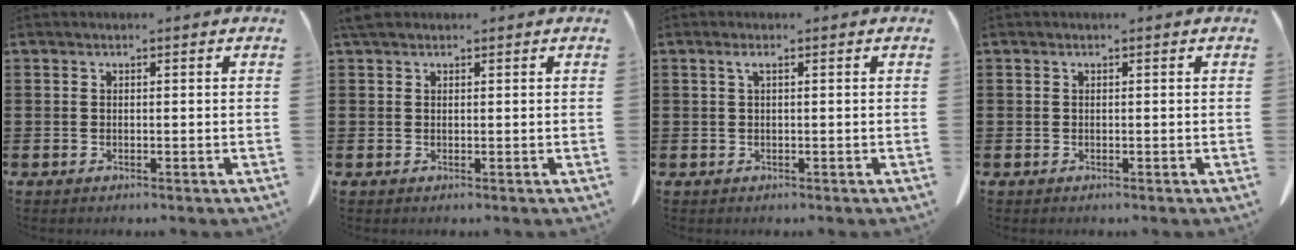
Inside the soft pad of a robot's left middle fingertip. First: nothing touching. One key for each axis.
{"total": 1.5, "fx": 1.2, "fy": 0.8, "fz": 0.6, "tx": -0.017, "ty": 0.004, "tz": 0.023}
{"total": 1.2, "fx": 0.3, "fy": 0.2, "fz": 1.2, "tx": -0.025, "ty": 0.001, "tz": 0.006}
{"total": 0.0}